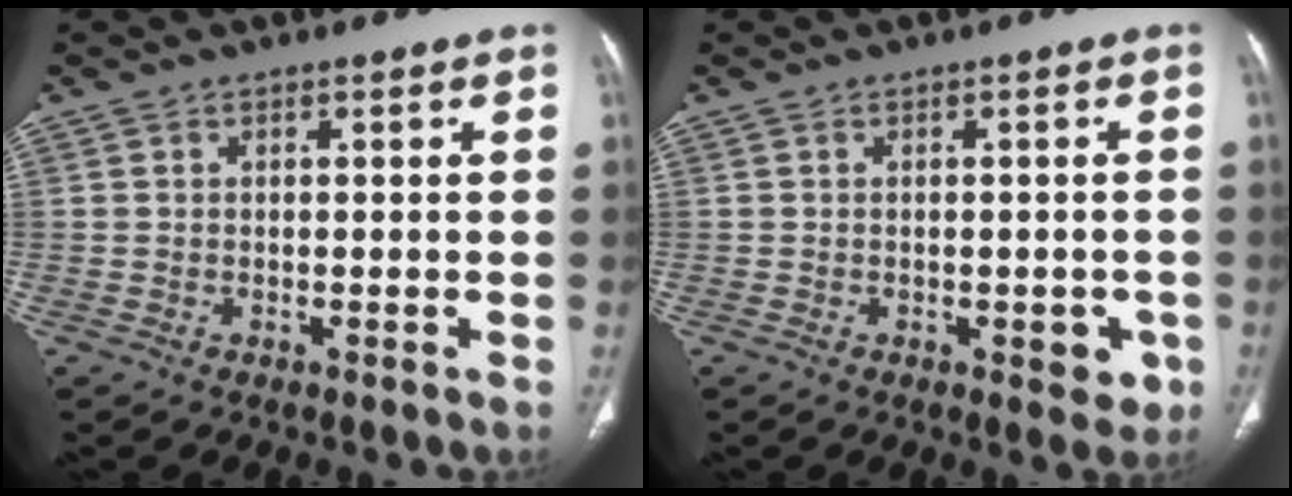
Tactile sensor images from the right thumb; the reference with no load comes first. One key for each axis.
{"total": 4.3, "fx": -1.5, "fy": 2.2, "fz": 3.4, "tx": -0.024, "ty": 0.004, "tz": -0.010}